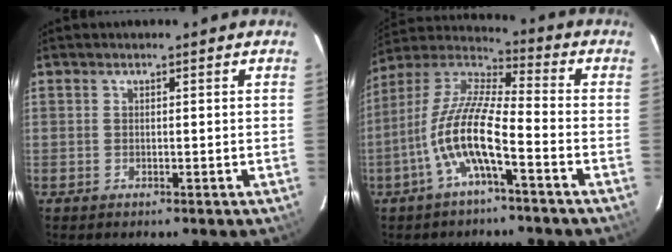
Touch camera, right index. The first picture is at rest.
{"total": 12.2, "force": [-5.0, 2.2, 10.9], "torque": [-0.225, 0.003, -0.102]}